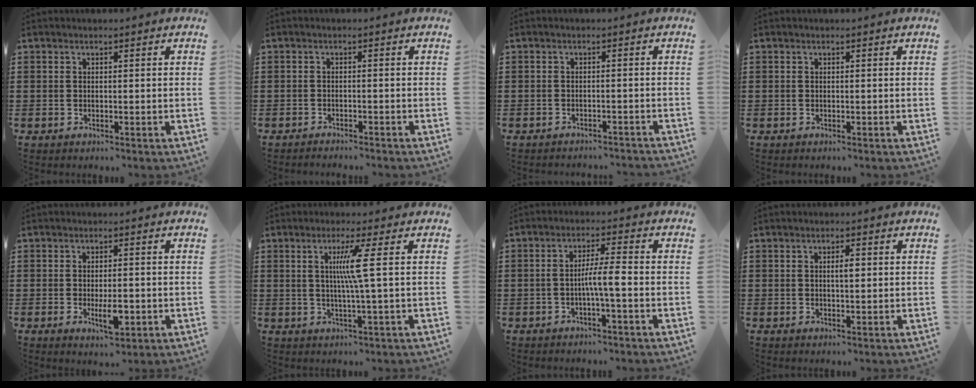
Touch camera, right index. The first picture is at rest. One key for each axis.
{"total": 1.2, "fx": -1.2, "fy": -0.1, "fz": 0.0, "tx": -0.004, "ty": 0.001, "tz": -0.024}
{"total": 1.5, "fx": -1.5, "fy": -0.1, "fz": 0.2, "tx": -0.006, "ty": 0.001, "tz": -0.031}
{"total": 0.0}
{"total": 4.5, "fx": -1.1, "fy": 1.7, "fz": 4.0, "tx": -0.064, "ty": 0.000, "tz": -0.022}
{"total": 5.6, "fx": 0.9, "fy": -1.2, "fz": 5.4, "tx": -0.106, "ty": -0.009, "tz": 0.008}
{"total": 4.5, "fx": -1.2, "fy": 0.3, "fz": 4.3, "tx": -0.079, "ty": 0.000, "tz": -0.025}
{"total": 2.2, "fx": 0.4, "fy": 0.6, "fz": 2.0, "tx": -0.040, "ty": 0.004, "tz": 0.005}